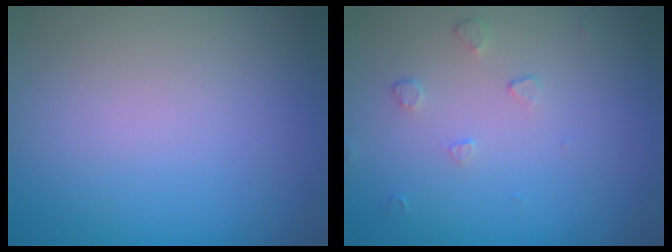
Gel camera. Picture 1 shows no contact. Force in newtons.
{"total": 0.9, "press": 0.6, "slide": 0.7}